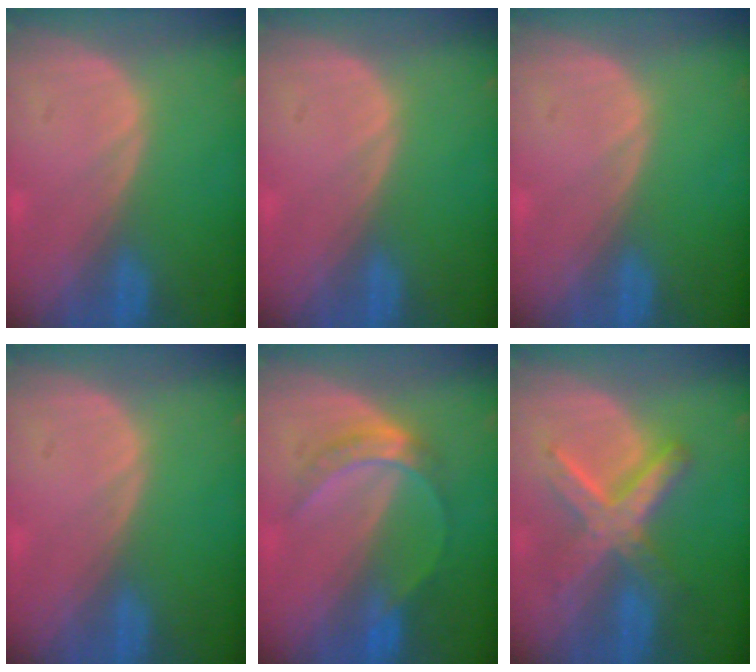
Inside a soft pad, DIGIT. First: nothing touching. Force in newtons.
{"total": 0.0}
{"total": 0.0}
{"total": 0.0}
{"total": 5.0, "press": 5.0, "slide": 0.8}
{"total": 7.6, "press": 7.6, "slide": 0.5}